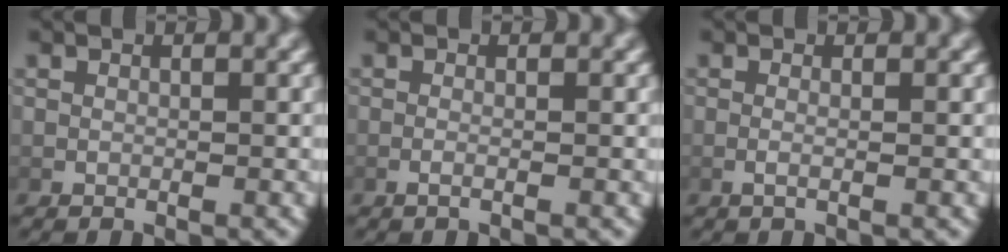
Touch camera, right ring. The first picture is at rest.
{"total": 1.0, "force": [-0.7, 0.0, 0.7], "torque": [-0.022, -0.007, -0.011]}
{"total": 1.0, "force": [-0.4, -0.1, 1.0], "torque": [-0.029, -0.010, -0.005]}